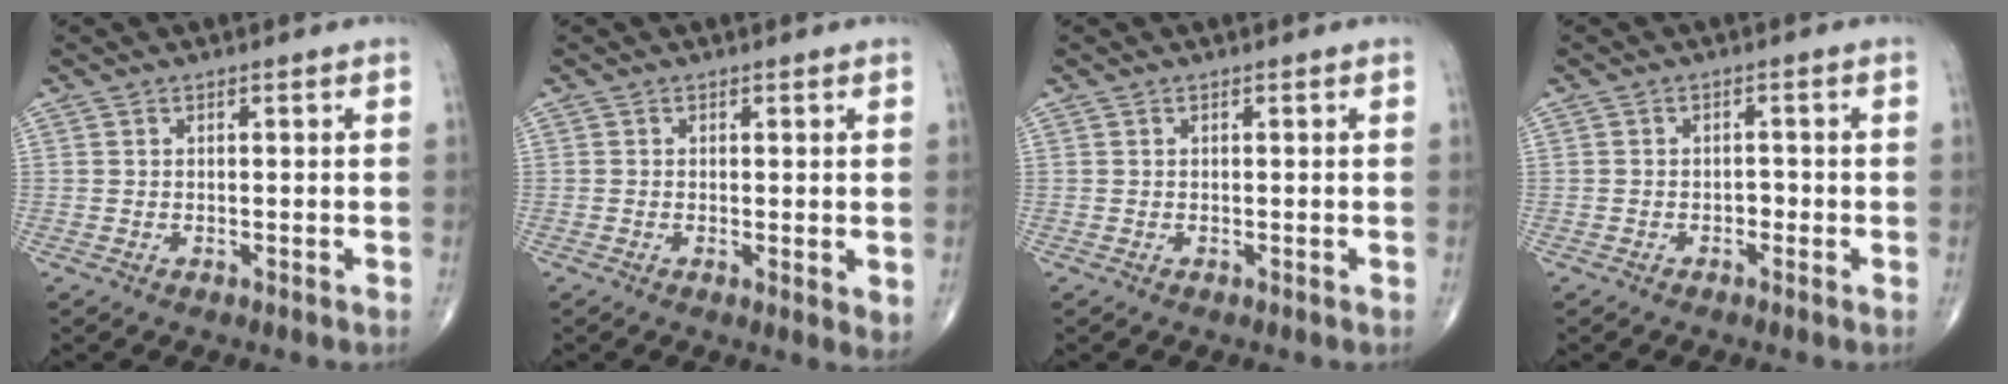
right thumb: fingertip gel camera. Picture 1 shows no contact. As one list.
[{"total": 2.6, "force": [0.0, 0.8, 2.4], "torque": [-0.038, -0.010, -0.004]}, {"total": 0.0}, {"total": 1.5, "force": [-0.7, 1.0, 0.8], "torque": [-0.005, 0.005, -0.014]}]